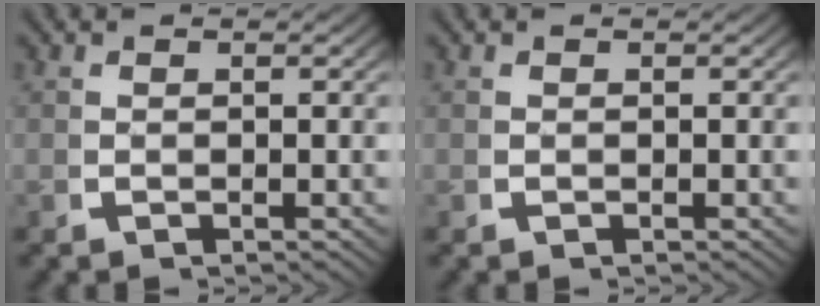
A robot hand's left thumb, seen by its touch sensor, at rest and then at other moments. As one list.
[{"total": 0.0}]